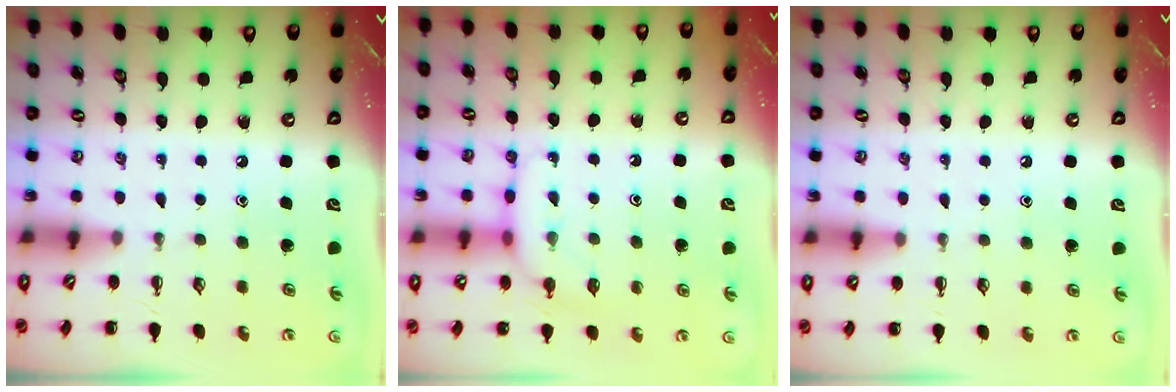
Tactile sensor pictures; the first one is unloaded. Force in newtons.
{"total": 8.3, "press": 8.3, "slide": 0.7}
{"total": 6.1, "press": 5.7, "slide": 2.2}